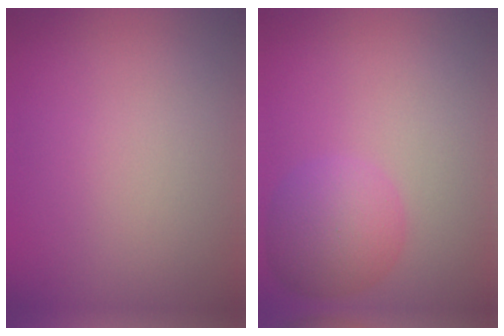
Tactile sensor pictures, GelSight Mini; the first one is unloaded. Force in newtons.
{"total": 4.8, "press": 4.8, "slide": 0.1}